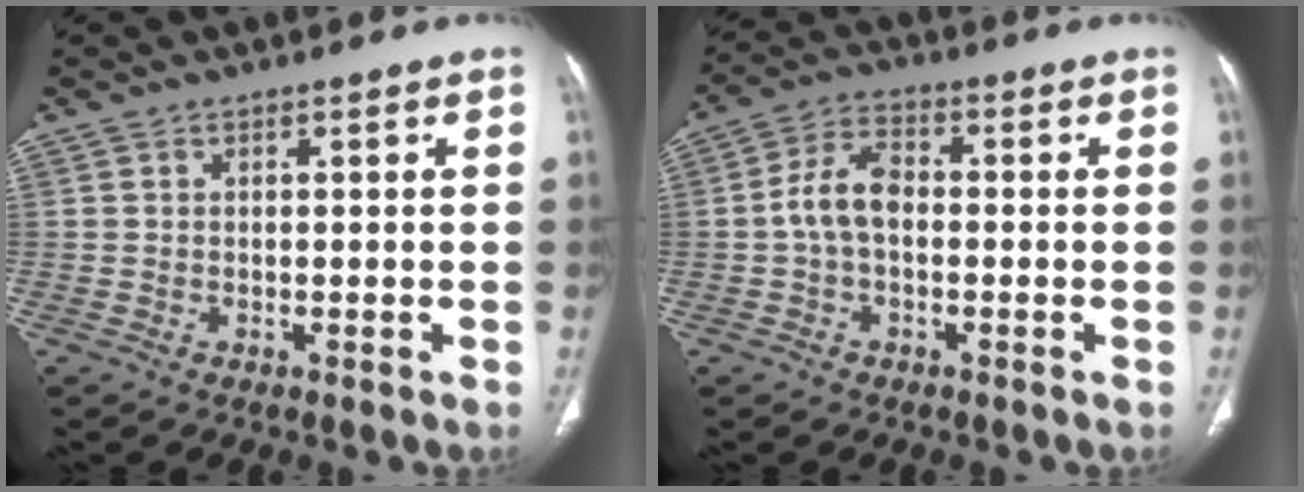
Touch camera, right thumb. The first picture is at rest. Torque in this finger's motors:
{"motor_torque": [0.87, 1.61, 0.82, -0.37, 0.06]}